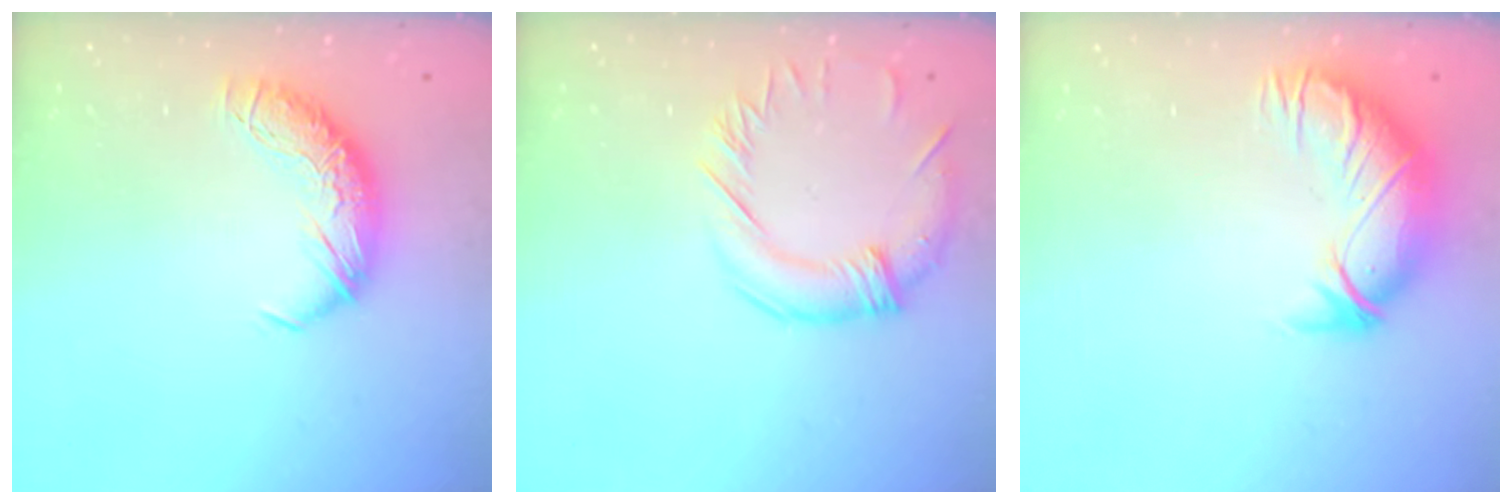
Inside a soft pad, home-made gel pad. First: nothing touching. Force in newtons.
{"total": 1.4, "press": 0.9, "slide": 1.1}
{"total": 3.0, "press": 0.4, "slide": 2.9}